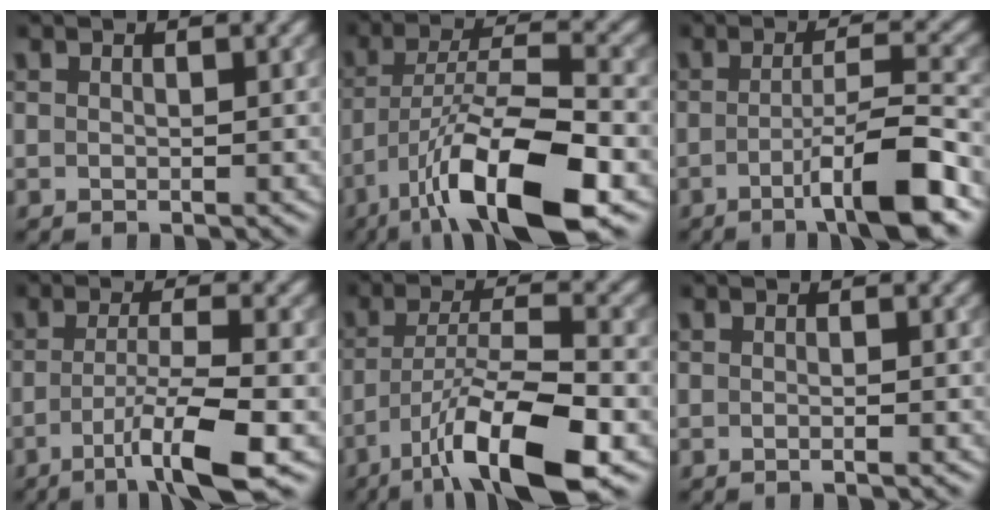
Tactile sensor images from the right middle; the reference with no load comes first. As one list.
[{"total": 12.4, "force": [-6.6, 3.6, 9.9], "torque": [-0.174, -0.004, -0.113]}, {"total": 6.8, "force": [-2.8, 1.0, 6.1], "torque": [-0.091, 0.006, -0.053]}, {"total": 6.4, "force": [-2.6, 1.0, 5.8], "torque": [-0.092, -0.001, -0.049]}, {"total": 10.4, "force": [-5.7, 2.6, 8.2], "torque": [-0.138, -0.001, -0.100]}, {"total": 0.8, "force": [-0.2, 0.2, 0.7], "torque": [-0.008, -0.006, -0.009]}]